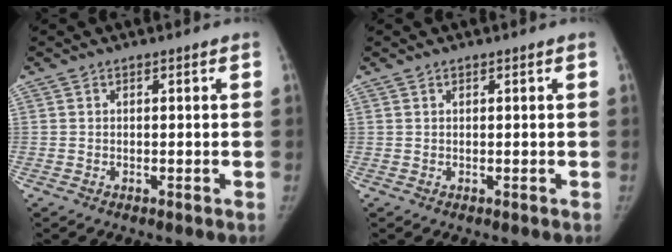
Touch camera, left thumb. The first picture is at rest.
{"total": 0.0}